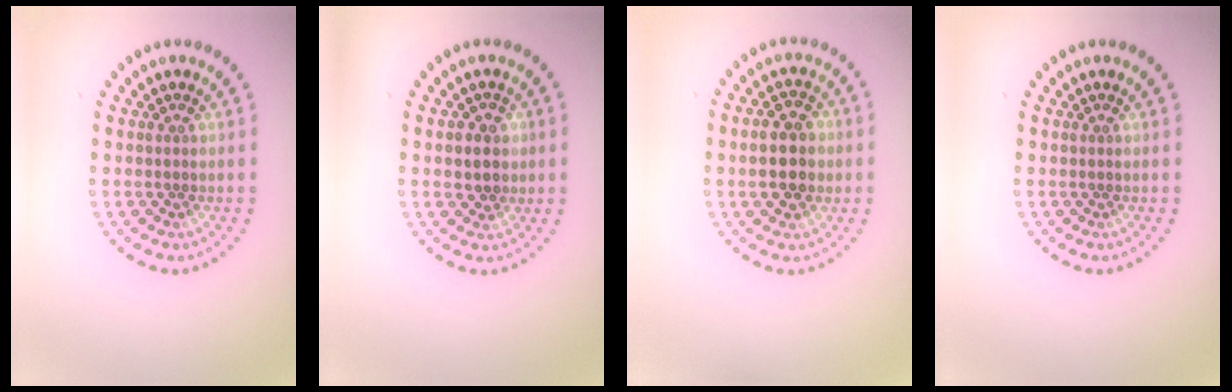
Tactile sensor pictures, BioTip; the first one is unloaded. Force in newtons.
{"total": 2.0, "press": 1.9, "slide": 0.6}
{"total": 4.7, "press": 4.7, "slide": 0.1}
{"total": 0.0}